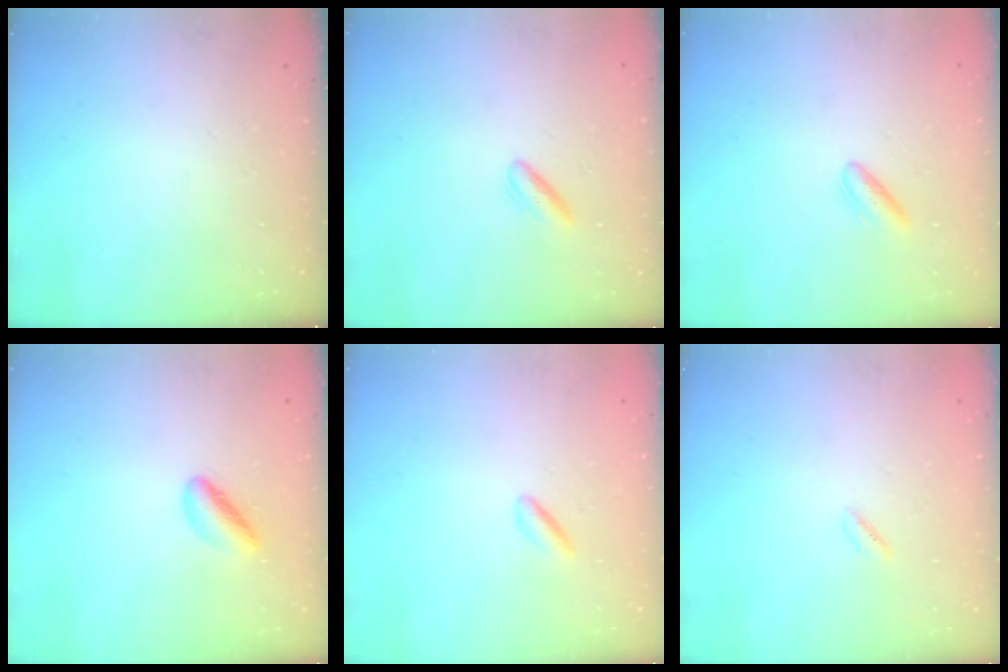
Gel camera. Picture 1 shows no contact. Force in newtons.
{"total": 3.0, "press": 2.7, "slide": 1.2}
{"total": 3.1, "press": 2.8, "slide": 1.4}
{"total": 4.9, "press": 4.6, "slide": 1.5}
{"total": 1.0, "press": 0.7, "slide": 0.7}
{"total": 0.7, "press": 0.2, "slide": 0.7}